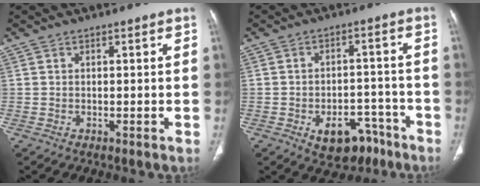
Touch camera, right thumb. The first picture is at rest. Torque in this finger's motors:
{"motor_torque": [1.20, 0.78, -0.04, -0.17, 0.14]}